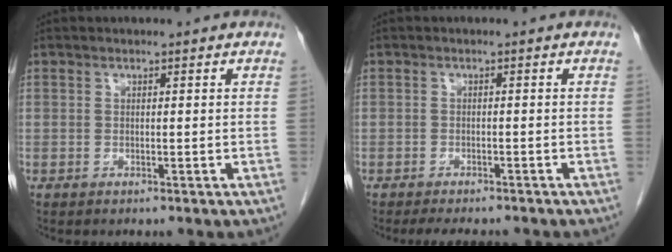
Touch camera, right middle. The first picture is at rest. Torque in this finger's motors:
{"motor_torque": [0.85, -0.67, -0.09, 0.01]}